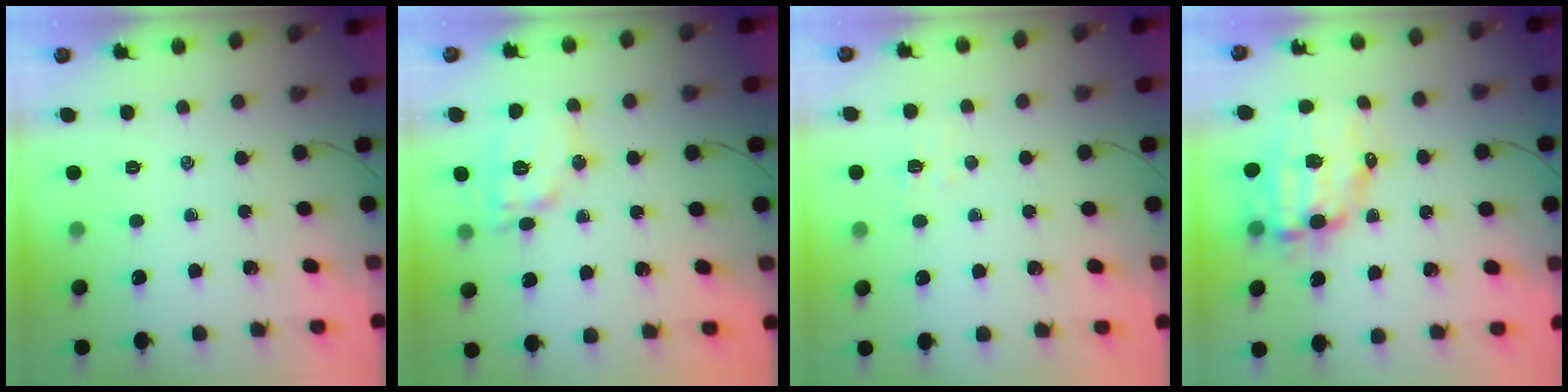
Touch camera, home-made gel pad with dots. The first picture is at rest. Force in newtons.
{"total": 12.4, "press": 12.4, "slide": 0.4}
{"total": 4.0, "press": 3.9, "slide": 1.0}
{"total": 11.1, "press": 10.8, "slide": 2.4}